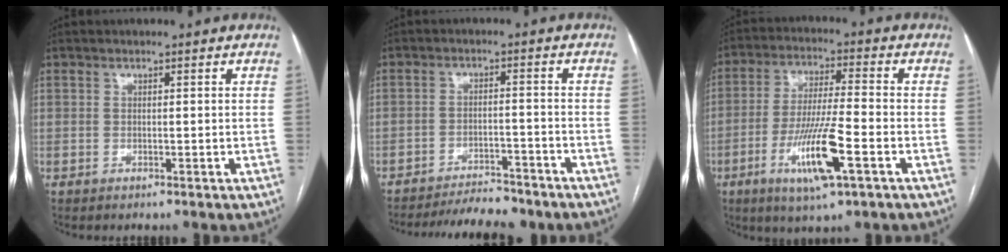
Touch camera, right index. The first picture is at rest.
{"total": 10.4, "force": [-9.6, 1.7, 3.4], "torque": [-0.047, -0.005, -0.137]}
{"total": 12.0, "force": [-4.6, 0.9, 11.0], "torque": [-0.211, -0.016, -0.083]}